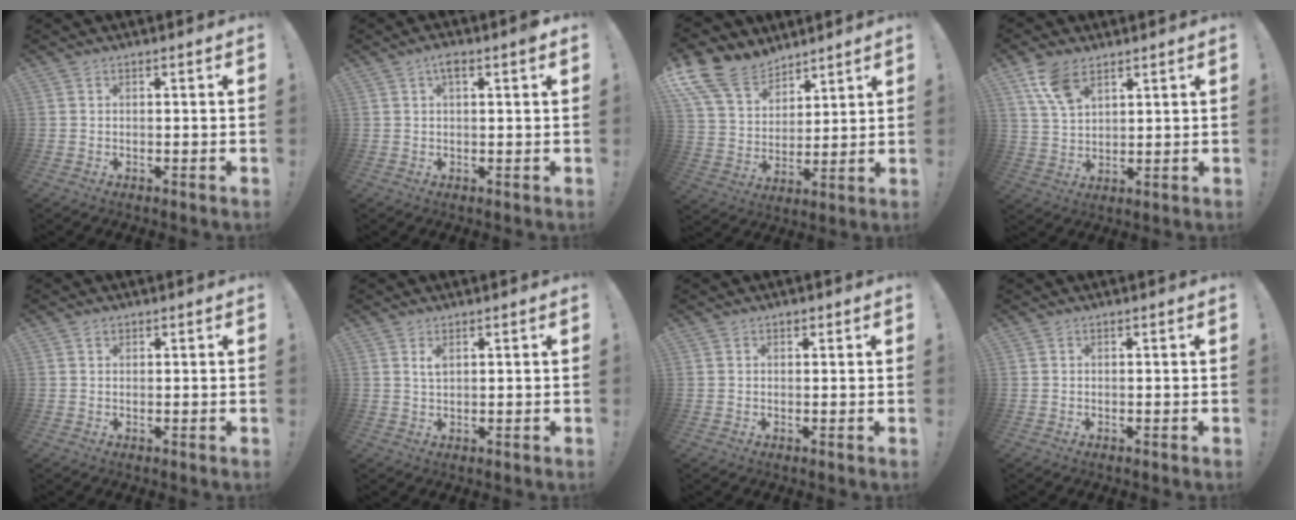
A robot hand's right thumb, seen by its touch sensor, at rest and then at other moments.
{"total": 2.6, "force": [1.3, 0.6, 2.2], "torque": [-0.037, 0.001, 0.018]}
{"total": 15.5, "force": [11.5, 8.8, 5.6], "torque": [-0.119, -0.077, 0.220]}
{"total": 9.2, "force": [5.7, 4.8, 5.5], "torque": [-0.094, -0.020, 0.110]}
{"total": 1.1, "force": [0.8, 0.7, 0.4], "torque": [-0.001, -0.001, 0.015]}
{"total": 2.2, "force": [1.1, 0.9, 1.7], "torque": [-0.023, -0.004, 0.017]}
{"total": 0.7, "force": [0.5, 0.5, 0.2], "torque": [-0.001, 0.000, 0.009]}
{"total": 0.0}